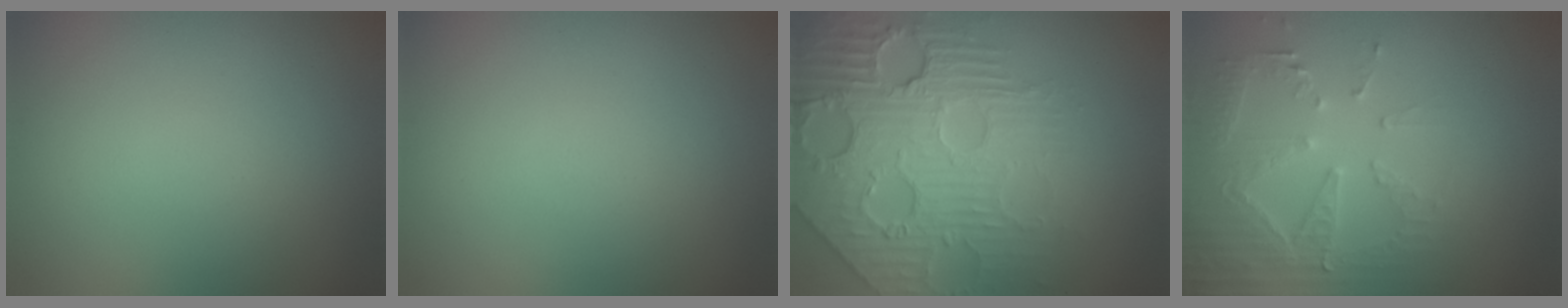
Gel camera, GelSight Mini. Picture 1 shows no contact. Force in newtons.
{"total": 0.0}
{"total": 8.4, "press": 5.9, "slide": 5.9}
{"total": 5.3, "press": 3.7, "slide": 3.8}